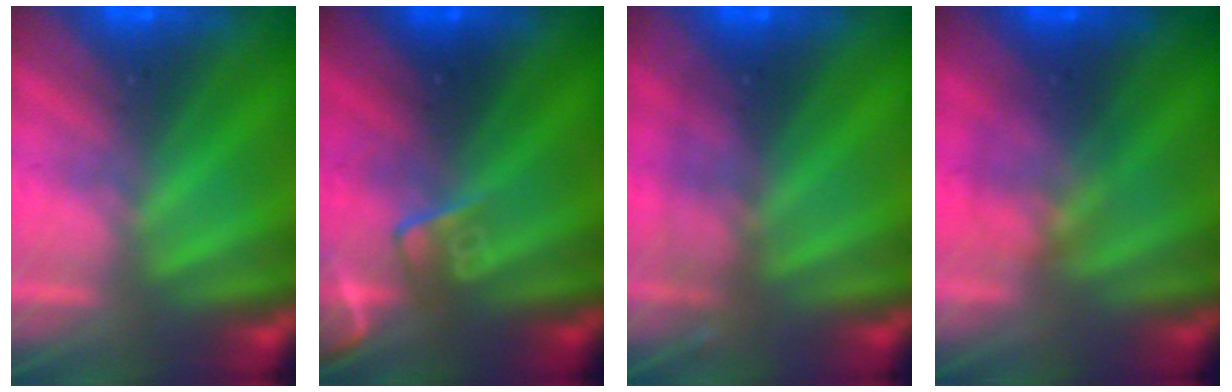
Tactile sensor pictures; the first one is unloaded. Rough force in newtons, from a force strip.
{"total": 2.5}
{"total": 2.7}
{"total": 1.6}